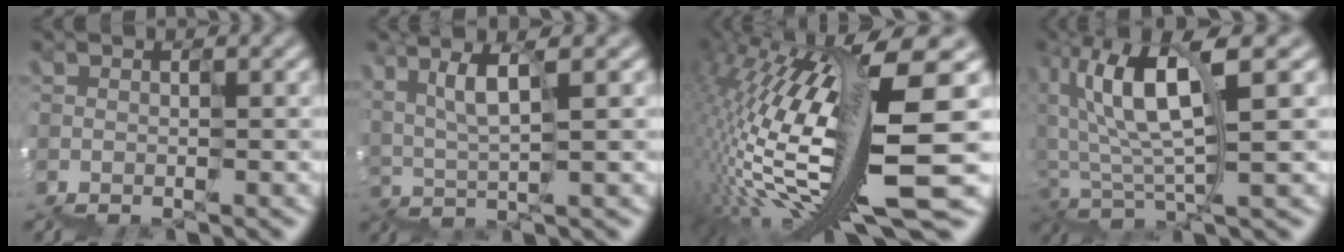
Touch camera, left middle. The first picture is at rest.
{"total": 3.0, "force": [2.0, 0.2, 2.2], "torque": [-0.034, 0.008, 0.045]}
{"total": 14.0, "force": [-0.2, 2.0, 13.9], "torque": [-0.257, 0.008, 0.017]}
{"total": 6.5, "force": [1.6, 1.6, 6.1], "torque": [-0.107, 0.021, 0.027]}